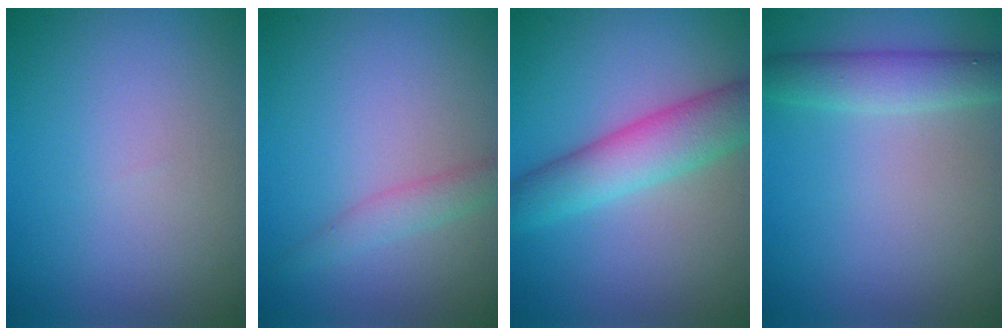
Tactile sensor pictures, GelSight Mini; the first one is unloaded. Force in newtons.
{"total": 1.7, "press": 1.7, "slide": 0.1}
{"total": 5.5, "press": 5.5, "slide": 0.1}
{"total": 3.1, "press": 3.1, "slide": 0.2}